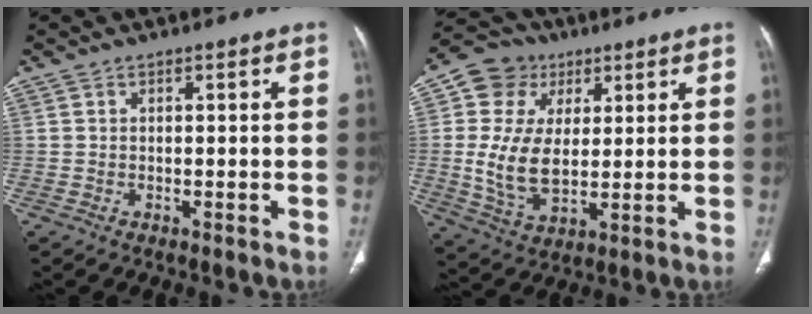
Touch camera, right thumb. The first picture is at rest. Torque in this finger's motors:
{"motor_torque": [1.92, 1.99, 0.69, -0.53, 0.24]}